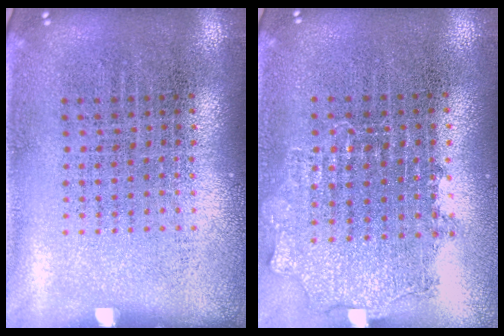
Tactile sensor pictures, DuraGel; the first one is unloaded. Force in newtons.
{"total": 0.9, "press": 0.9, "slide": 0.2}